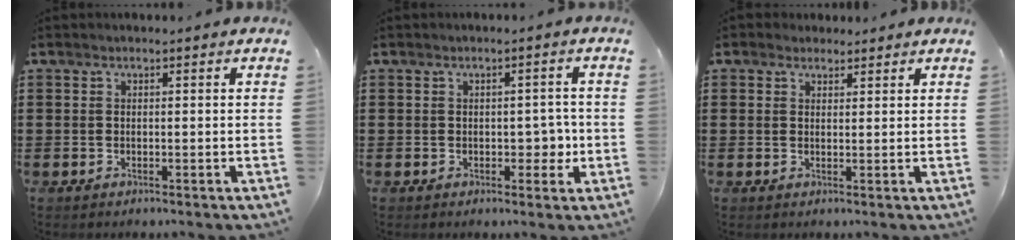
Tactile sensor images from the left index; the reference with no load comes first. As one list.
[{"total": 3.7, "force": [-0.4, 2.2, 2.9], "torque": [-0.039, 0.000, -0.013]}, {"total": 1.8, "force": [1.5, 1.0, 0.0], "torque": [-0.005, 0.008, 0.029]}]